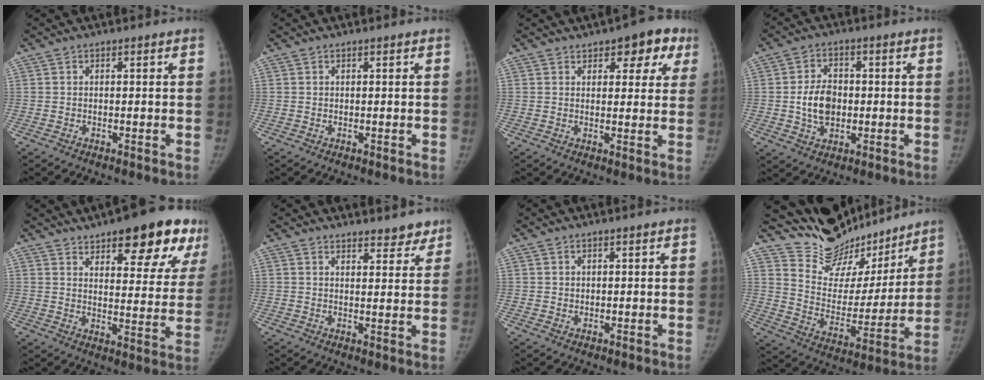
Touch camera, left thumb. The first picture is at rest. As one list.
[{"total": 0.0}, {"total": 8.0, "force": [4.4, 4.3, 5.1], "torque": [-0.018, -0.011, 0.049]}, {"total": 7.8, "force": [-0.4, 5.6, 5.4], "torque": [-0.080, 0.005, -0.005]}, {"total": 19.8, "force": [11.8, 6.9, 14.3], "torque": [-0.148, -0.040, 0.161]}, {"total": 5.7, "force": [5.0, 2.2, 1.7], "torque": [0.007, -0.029, 0.063]}, {"total": 0.8, "force": [0.5, 0.7, 0.1], "torque": [0.008, -0.003, 0.006]}, {"total": 19.3, "force": [17.7, 6.8, 4.0], "torque": [-0.018, -0.121, 0.284]}]